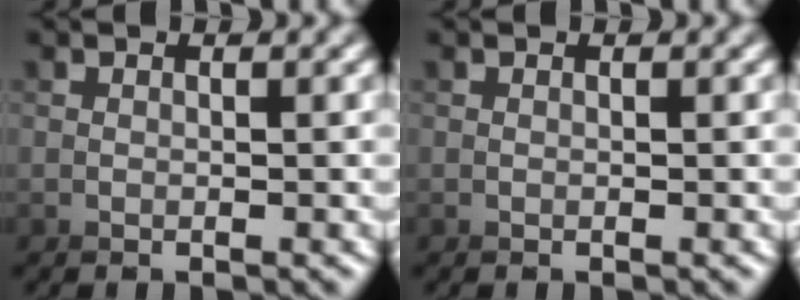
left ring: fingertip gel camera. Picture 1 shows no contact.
{"total": 0.0}